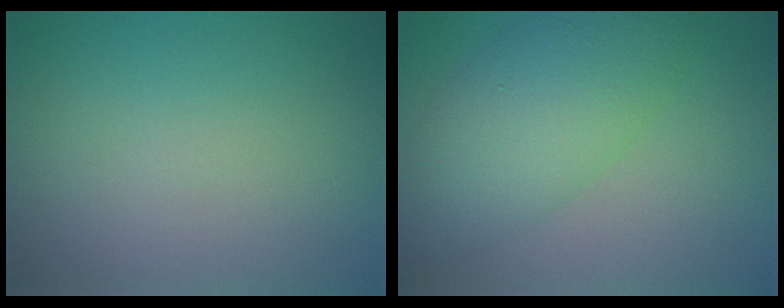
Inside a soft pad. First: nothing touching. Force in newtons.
{"total": 4.8, "press": 4.8, "slide": 0.2}